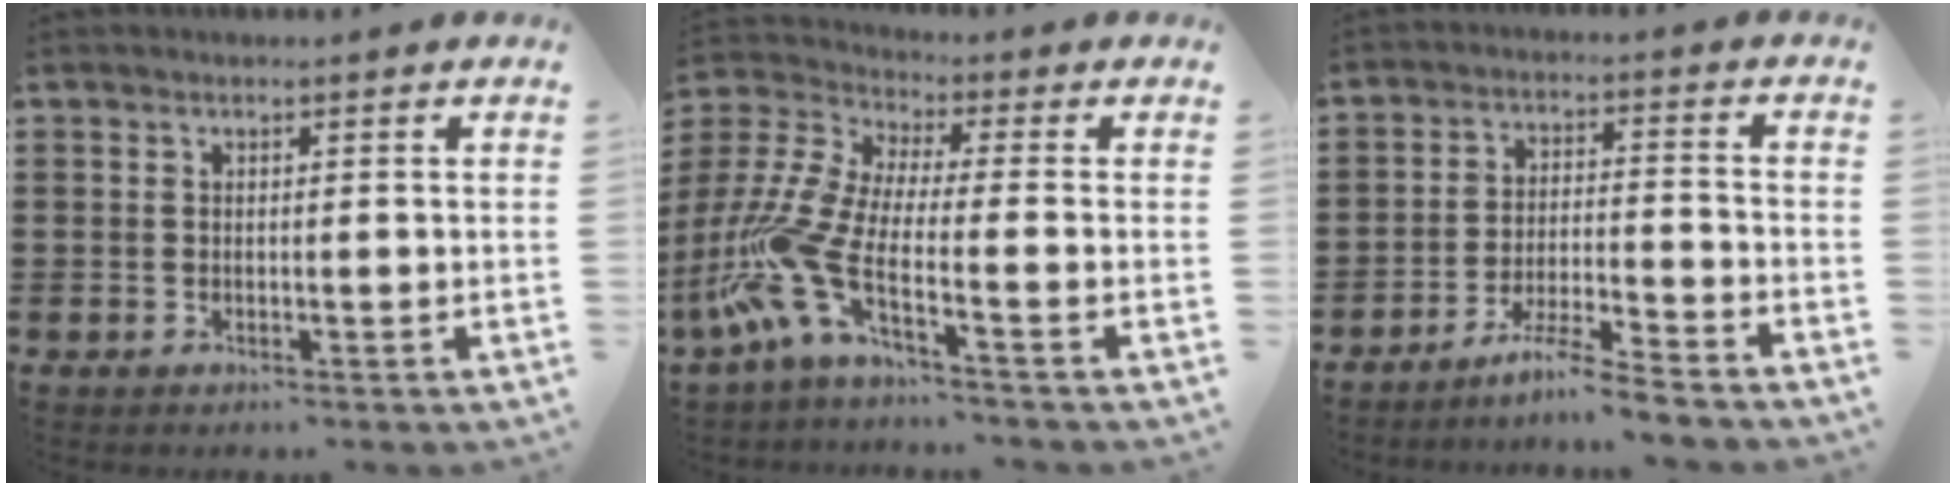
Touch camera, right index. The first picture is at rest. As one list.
[{"total": 9.5, "force": [-4.3, 2.4, 8.1], "torque": [-0.238, -0.038, -0.101]}, {"total": 6.0, "force": [-5.5, -0.6, 2.3], "torque": [-0.052, -0.012, -0.108]}]